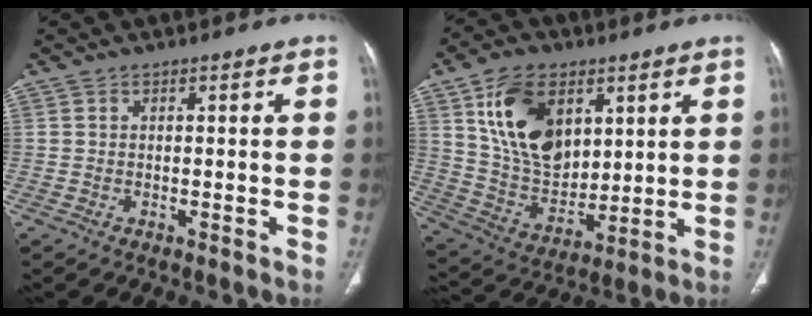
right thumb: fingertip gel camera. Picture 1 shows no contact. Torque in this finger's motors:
{"motor_torque": [1.67, 3.05, 1.76, 0.27, 0.17]}